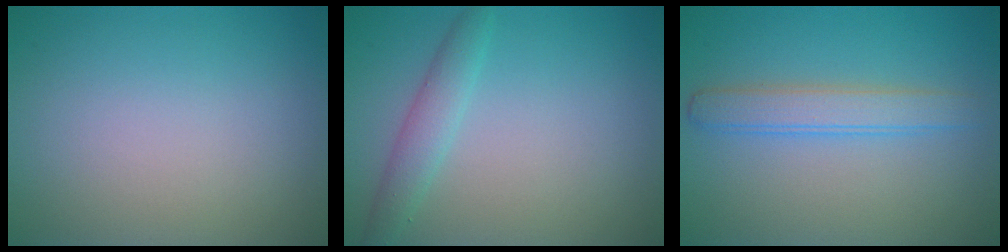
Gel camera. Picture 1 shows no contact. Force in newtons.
{"total": 2.2, "press": 2.2, "slide": 0.0}
{"total": 2.9, "press": 2.9, "slide": 0.1}